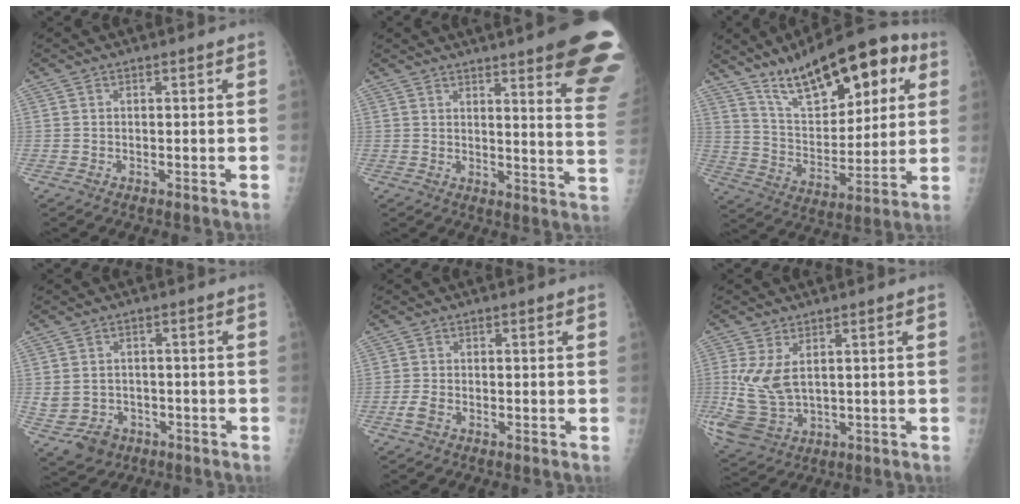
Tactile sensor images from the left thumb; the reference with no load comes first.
{"total": 17.9, "force": [11.5, 2.1, 13.6], "torque": [-0.147, -0.062, 0.127]}
{"total": 22.0, "force": [11.7, 9.5, 16.1], "torque": [-0.203, -0.034, 0.200]}
{"total": 8.8, "force": [-3.0, 7.6, 3.2], "torque": [-0.073, 0.022, -0.031]}
{"total": 2.2, "force": [-1.1, 1.2, 1.5], "torque": [-0.038, 0.003, -0.022]}
{"total": 8.9, "force": [1.3, 5.6, 6.8], "torque": [-0.151, -0.013, 0.042]}